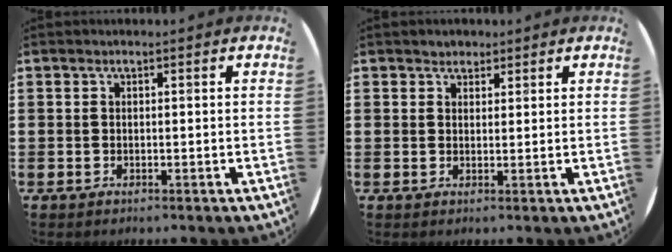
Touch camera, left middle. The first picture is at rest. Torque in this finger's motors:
{"motor_torque": [0.16, -0.12, 0.03, 0.02]}